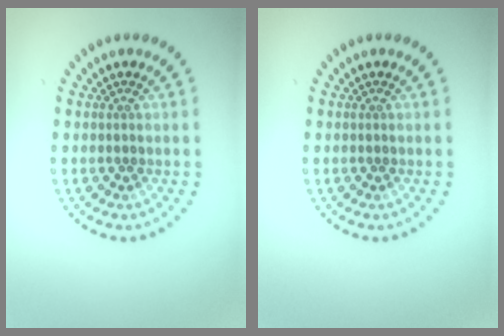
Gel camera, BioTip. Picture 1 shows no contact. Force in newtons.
{"total": 0.0}